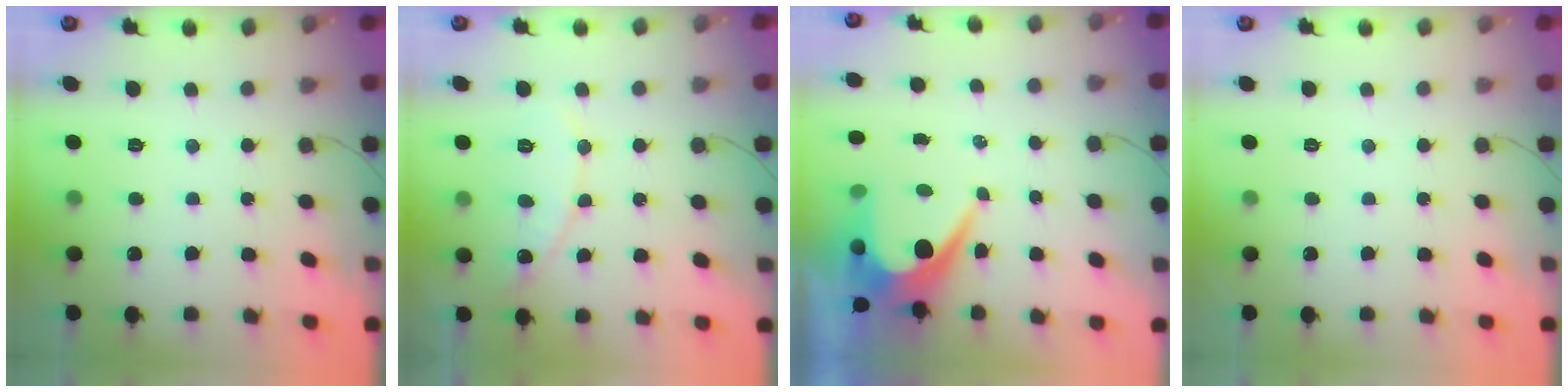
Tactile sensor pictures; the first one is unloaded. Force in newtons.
{"total": 8.5, "press": 8.4, "slide": 0.9}
{"total": 8.5, "press": 8.5, "slide": 0.6}
{"total": 0.0}